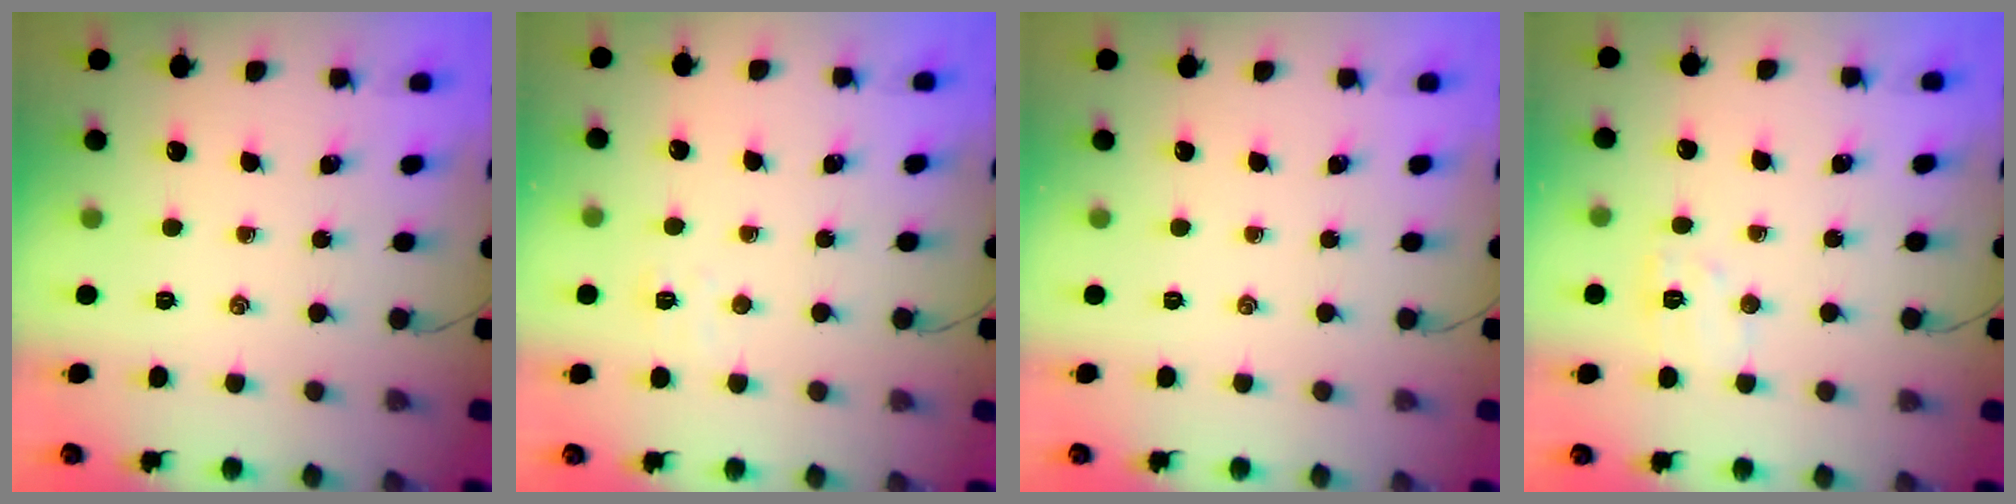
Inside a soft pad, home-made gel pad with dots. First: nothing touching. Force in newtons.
{"total": 3.6, "press": 3.4, "slide": 1.1}
{"total": 0.0}
{"total": 6.1, "press": 6.0, "slide": 1.1}